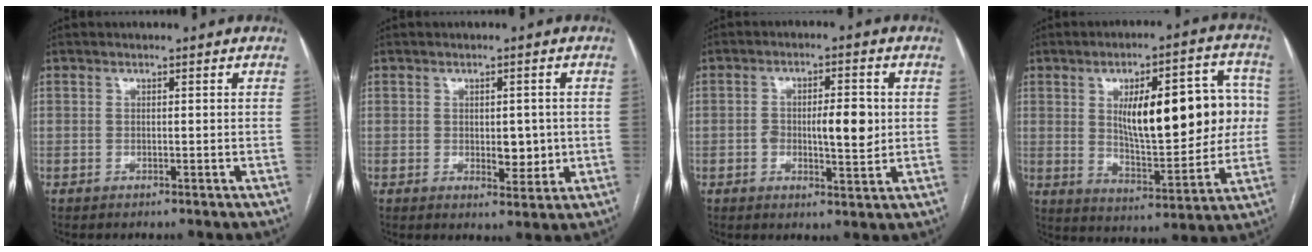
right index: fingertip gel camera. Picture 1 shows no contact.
{"total": 4.4, "force": [-0.1, 2.3, 3.7], "torque": [-0.046, -0.004, 0.006]}
{"total": 7.1, "force": [0.0, 2.4, 6.7], "torque": [-0.104, 0.003, 0.004]}
{"total": 18.8, "force": [3.0, 6.7, 17.3], "torque": [-0.248, 0.031, 0.054]}